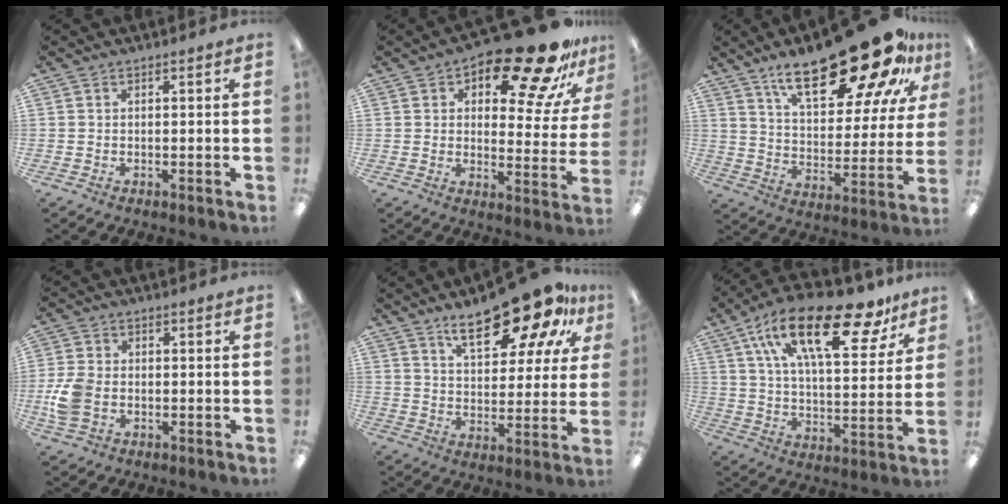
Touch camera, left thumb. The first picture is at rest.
{"total": 18.7, "force": [13.8, 6.5, 10.8], "torque": [-0.147, -0.099, 0.225]}
{"total": 26.7, "force": [18.3, 8.8, 17.4], "torque": [-0.262, -0.107, 0.297]}
{"total": 7.6, "force": [-1.3, 5.8, 4.6], "torque": [-0.094, 0.009, -0.023]}
{"total": 19.7, "force": [13.5, 7.3, 12.3], "torque": [-0.185, -0.074, 0.221]}
{"total": 24.6, "force": [14.8, 9.2, 17.3], "torque": [-0.282, -0.068, 0.243]}